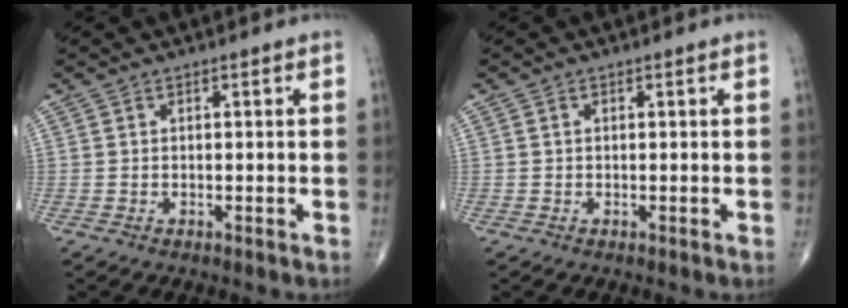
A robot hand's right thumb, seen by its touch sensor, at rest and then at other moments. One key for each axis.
{"total": 0.0}